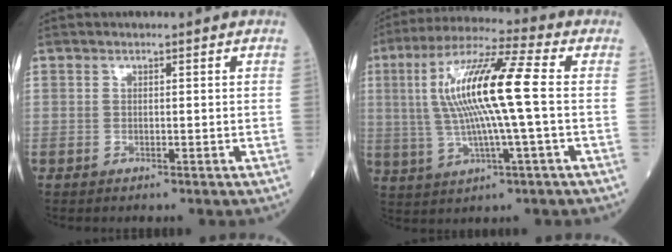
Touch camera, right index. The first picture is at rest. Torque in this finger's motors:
{"motor_torque": [1.66, -0.31, 0.97, 0.21]}